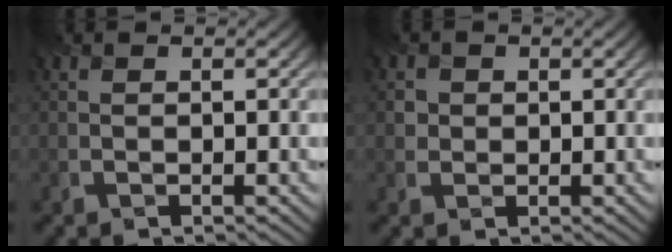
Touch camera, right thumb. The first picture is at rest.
{"total": 1.6, "force": [0.2, 1.5, 0.3], "torque": [-0.007, -0.002, 0.004]}